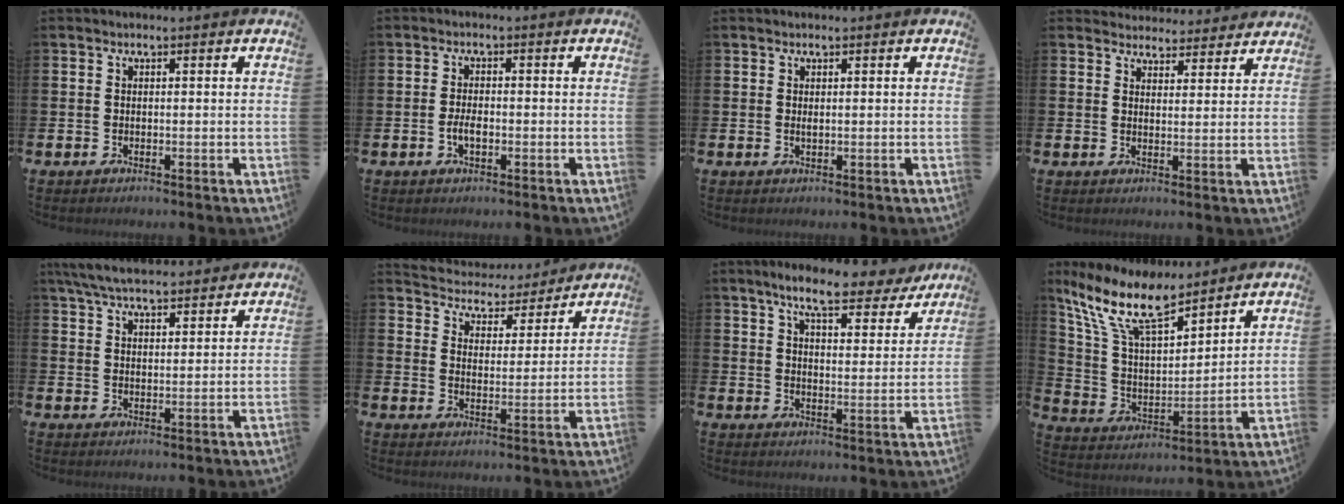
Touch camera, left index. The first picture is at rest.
{"total": 2.5, "force": [-0.6, 1.1, 2.1], "torque": [-0.040, 0.002, -0.012]}
{"total": 0.5, "force": [0.2, 0.1, 0.5], "torque": [-0.009, 0.000, 0.004]}
{"total": 4.0, "force": [3.9, 1.0, -0.3], "torque": [0.001, -0.027, 0.069]}
{"total": 6.2, "force": [5.9, 1.0, 1.7], "torque": [-0.058, -0.020, 0.109]}
{"total": 4.9, "force": [4.6, 1.5, -0.1], "torque": [-0.024, -0.044, 0.076]}
{"total": 8.4, "force": [7.3, 1.9, 3.7], "torque": [-0.078, -0.031, 0.124]}
{"total": 11.3, "force": [9.3, 3.1, 5.7], "torque": [-0.155, -0.045, 0.166]}